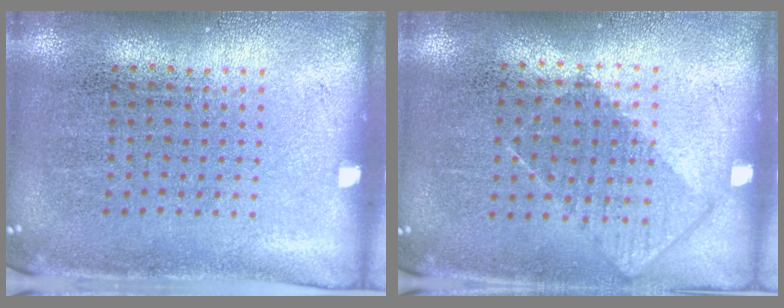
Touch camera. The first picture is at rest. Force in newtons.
{"total": 0.9, "press": 0.7, "slide": 0.5}